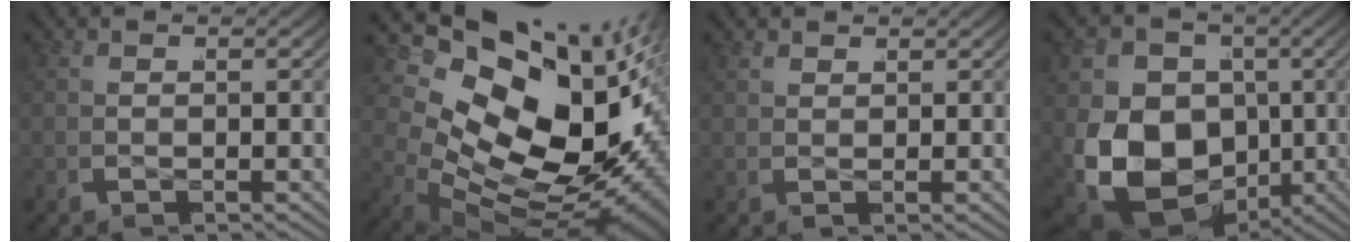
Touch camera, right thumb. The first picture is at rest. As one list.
[{"total": 22.3, "force": [0.0, 14.9, 16.6], "torque": [-0.279, -0.014, 0.002]}, {"total": 1.3, "force": [1.3, -0.1, 0.0], "torque": [0.008, 0.004, 0.023]}, {"total": 20.8, "force": [-3.1, 16.2, 12.6], "torque": [-0.271, -0.065, -0.035]}]